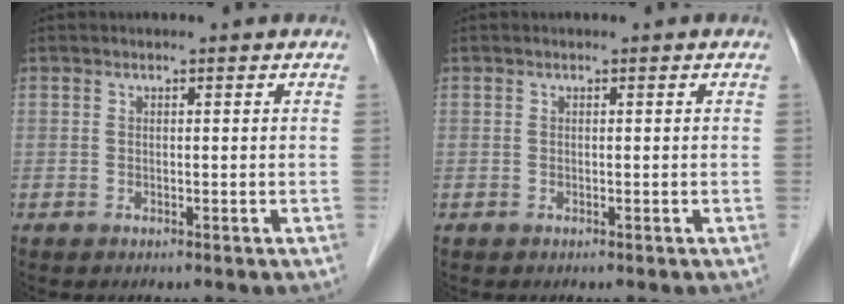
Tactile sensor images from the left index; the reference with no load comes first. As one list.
[{"total": 0.0}]